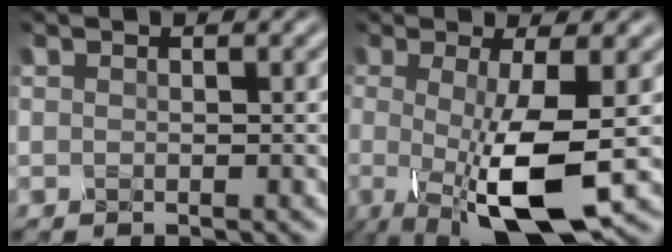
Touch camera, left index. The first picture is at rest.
{"total": 9.6, "force": [-2.5, 2.4, 8.9], "torque": [-0.152, -0.019, -0.042]}